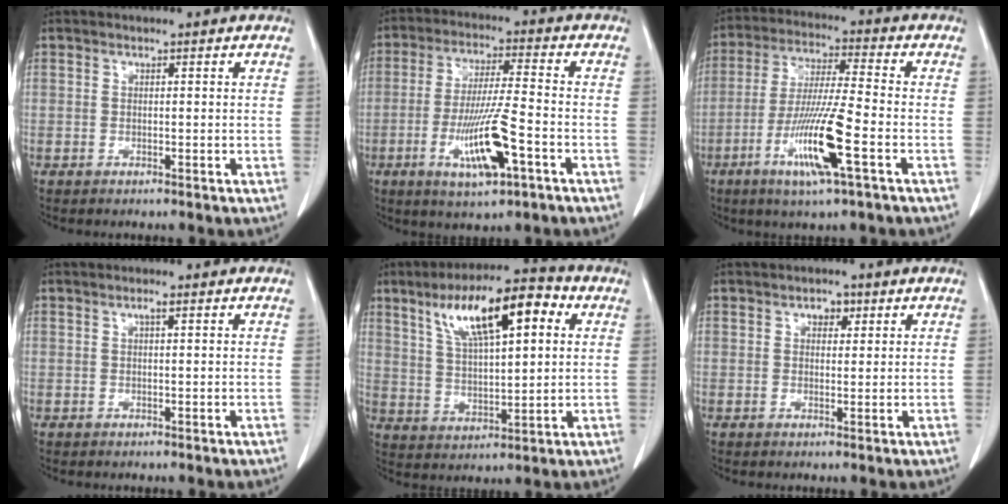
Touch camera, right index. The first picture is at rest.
{"total": 12.4, "force": [-4.6, 1.0, 11.4], "torque": [-0.224, -0.018, -0.080]}
{"total": 13.3, "force": [-5.1, 0.4, 12.3], "torque": [-0.244, -0.021, -0.096]}
{"total": 1.4, "force": [0.6, 0.4, 1.2], "torque": [-0.025, 0.004, 0.011]}
{"total": 15.9, "force": [6.4, 4.7, 13.7], "torque": [-0.237, 0.031, 0.110]}
{"total": 3.0, "force": [1.4, 1.9, 1.8], "torque": [-0.035, 0.009, 0.024]}